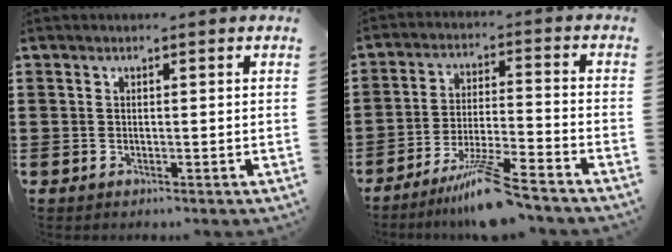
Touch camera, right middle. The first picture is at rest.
{"total": 8.6, "force": [-7.2, -0.3, 4.7], "torque": [-0.087, -0.008, -0.136]}